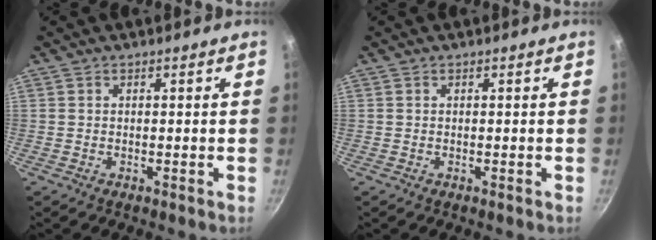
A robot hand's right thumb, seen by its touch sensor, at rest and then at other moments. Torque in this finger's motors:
{"motor_torque": [0.00, 0.00, -0.03, -0.03, 0.00]}